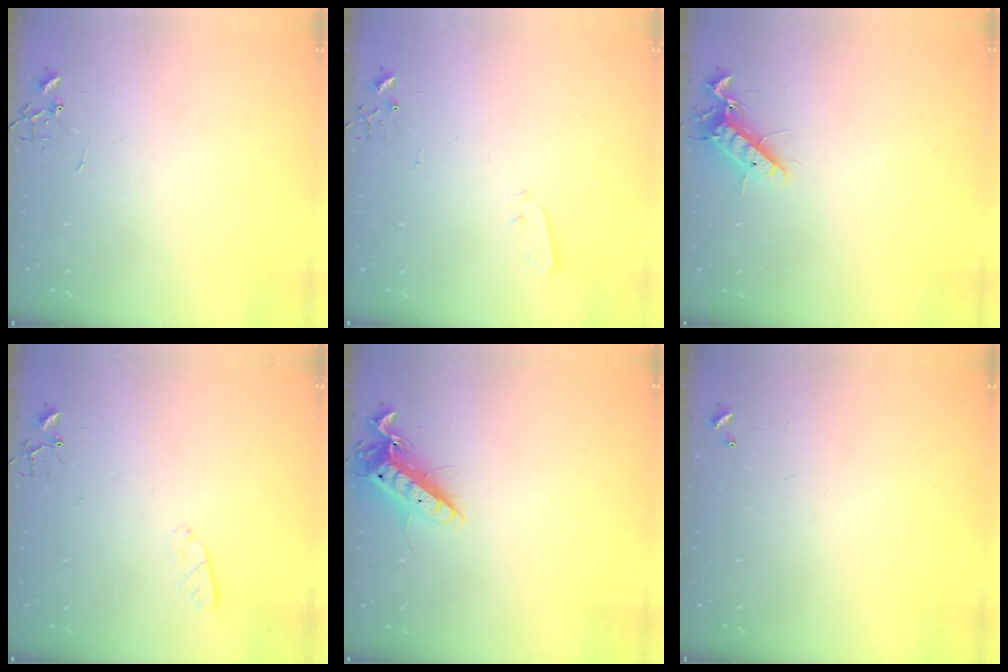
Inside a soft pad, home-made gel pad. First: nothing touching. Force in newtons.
{"total": 2.1, "press": 2.0, "slide": 0.4}
{"total": 12.1, "press": 11.9, "slide": 2.0}
{"total": 2.9, "press": 2.8, "slide": 0.5}
{"total": 13.0, "press": 12.9, "slide": 1.9}
{"total": 0.0}